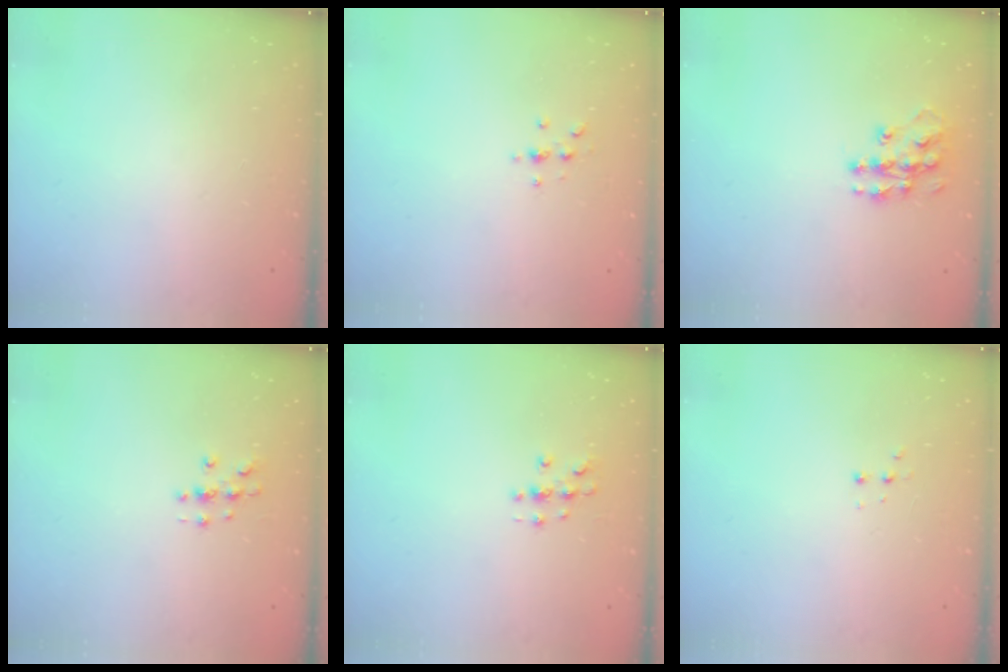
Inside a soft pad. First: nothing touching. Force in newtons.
{"total": 2.3, "press": 2.2, "slide": 0.2}
{"total": 10.4, "press": 10.4, "slide": 0.4}
{"total": 2.7, "press": 2.7, "slide": 0.3}
{"total": 3.4, "press": 3.4, "slide": 0.4}
{"total": 3.0, "press": 2.9, "slide": 0.7}